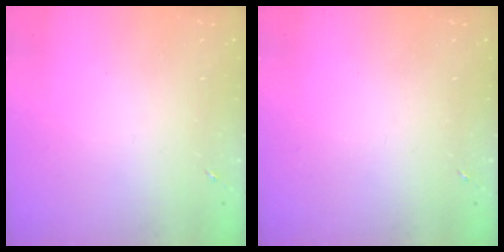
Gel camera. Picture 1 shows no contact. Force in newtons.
{"total": 0.0}